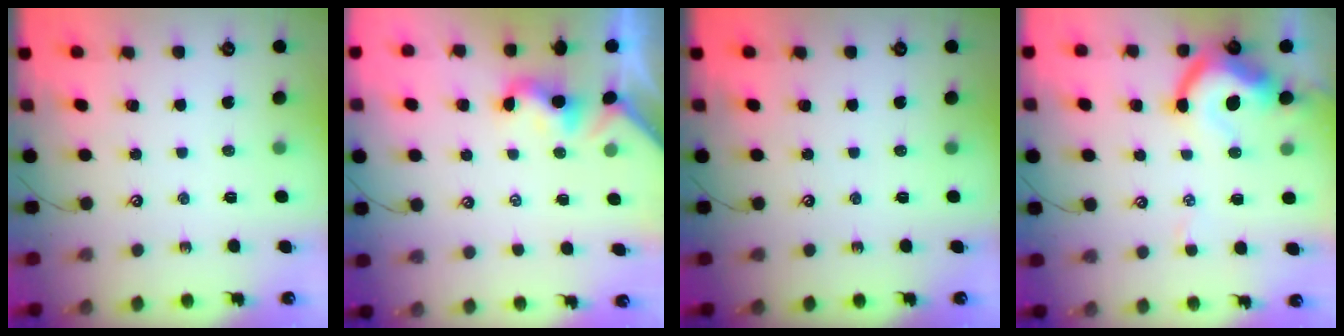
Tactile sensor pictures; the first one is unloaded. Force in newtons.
{"total": 1.9, "press": 1.8, "slide": 0.6}
{"total": 0.0}
{"total": 8.9, "press": 8.8, "slide": 1.4}